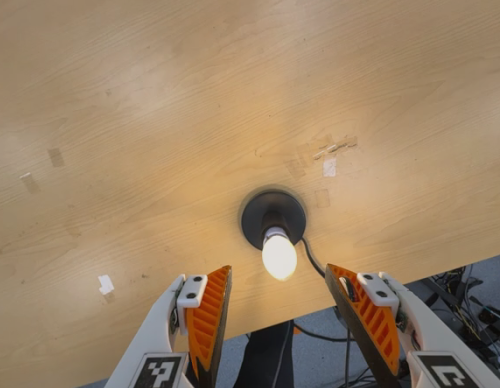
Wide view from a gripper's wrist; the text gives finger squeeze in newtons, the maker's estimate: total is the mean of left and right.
{"total": 0.0}